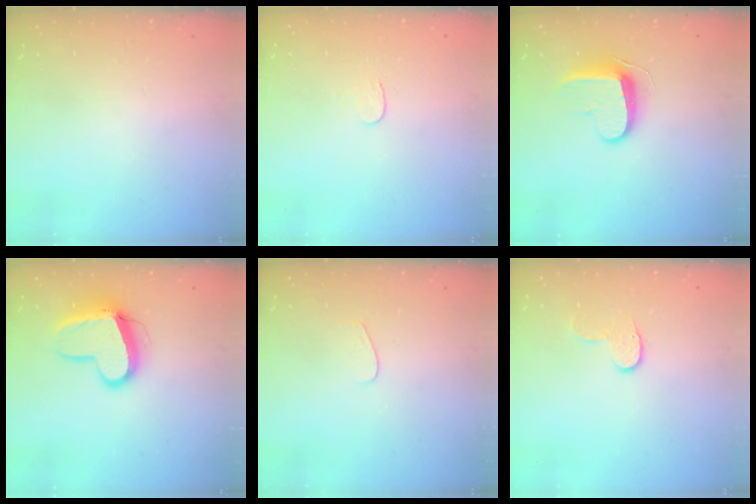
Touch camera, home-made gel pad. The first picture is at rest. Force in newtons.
{"total": 3.4, "press": 3.4, "slide": 0.4}
{"total": 10.4, "press": 10.3, "slide": 0.9}
{"total": 11.7, "press": 11.6, "slide": 1.3}
{"total": 3.7, "press": 3.7, "slide": 0.3}
{"total": 6.6, "press": 6.6, "slide": 0.6}